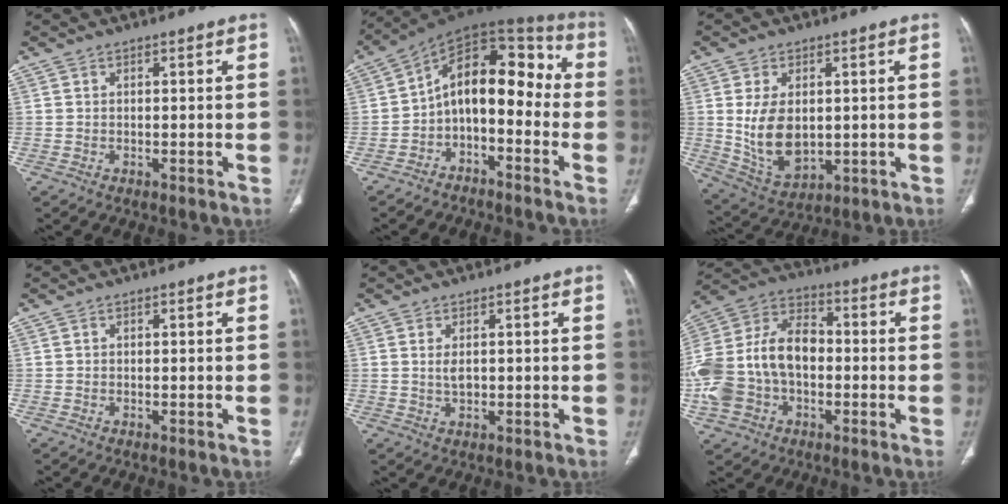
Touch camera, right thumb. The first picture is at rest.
{"total": 14.5, "force": [-3.0, 8.6, 11.3], "torque": [-0.136, 0.088, -0.060]}
{"total": 11.2, "force": [0.7, 7.1, 8.7], "torque": [-0.146, -0.012, 0.037]}
{"total": 0.0}
{"total": 2.2, "force": [0.3, 1.3, 1.8], "torque": [-0.035, -0.004, 0.008]}
{"total": 20.5, "force": [-2.7, 14.2, 14.5], "torque": [-0.307, 0.038, -0.051]}